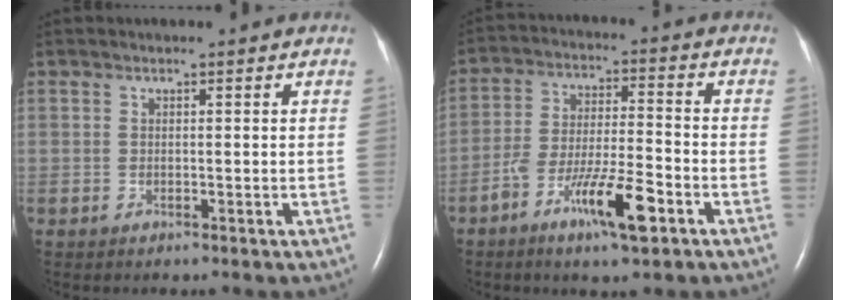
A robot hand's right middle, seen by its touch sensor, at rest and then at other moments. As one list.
[{"total": 10.2, "force": [-5.5, 1.5, 8.5], "torque": [-0.160, -0.003, -0.095]}]